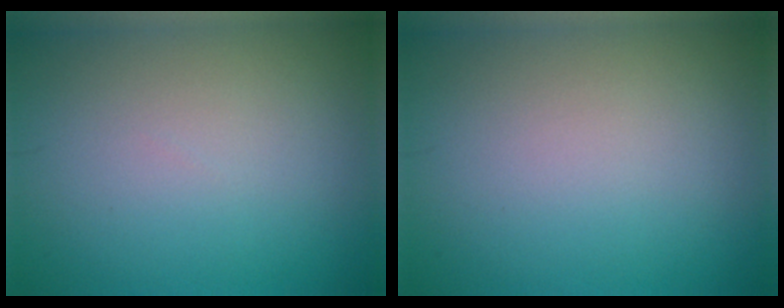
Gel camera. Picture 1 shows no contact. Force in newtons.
{"total": 0.0}